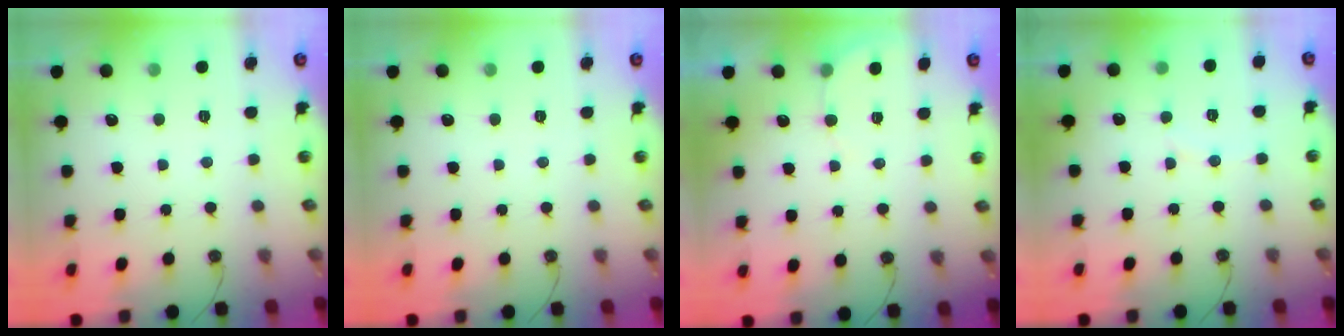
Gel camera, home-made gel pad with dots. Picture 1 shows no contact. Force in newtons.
{"total": 0.0}
{"total": 3.2, "press": 2.9, "slide": 1.4}
{"total": 4.0, "press": 3.9, "slide": 0.9}